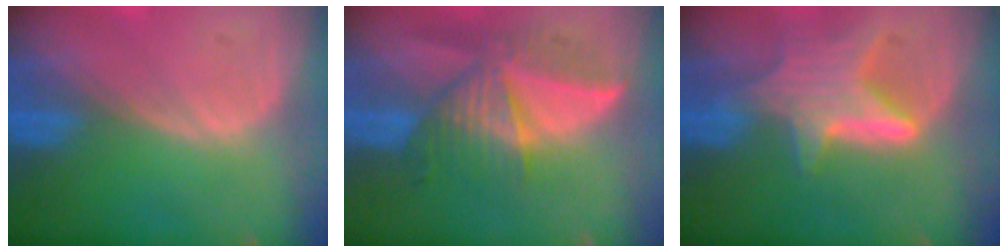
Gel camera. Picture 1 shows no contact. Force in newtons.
{"total": 8.2, "press": 7.8, "slide": 2.5}
{"total": 6.9, "press": 6.7, "slide": 1.7}